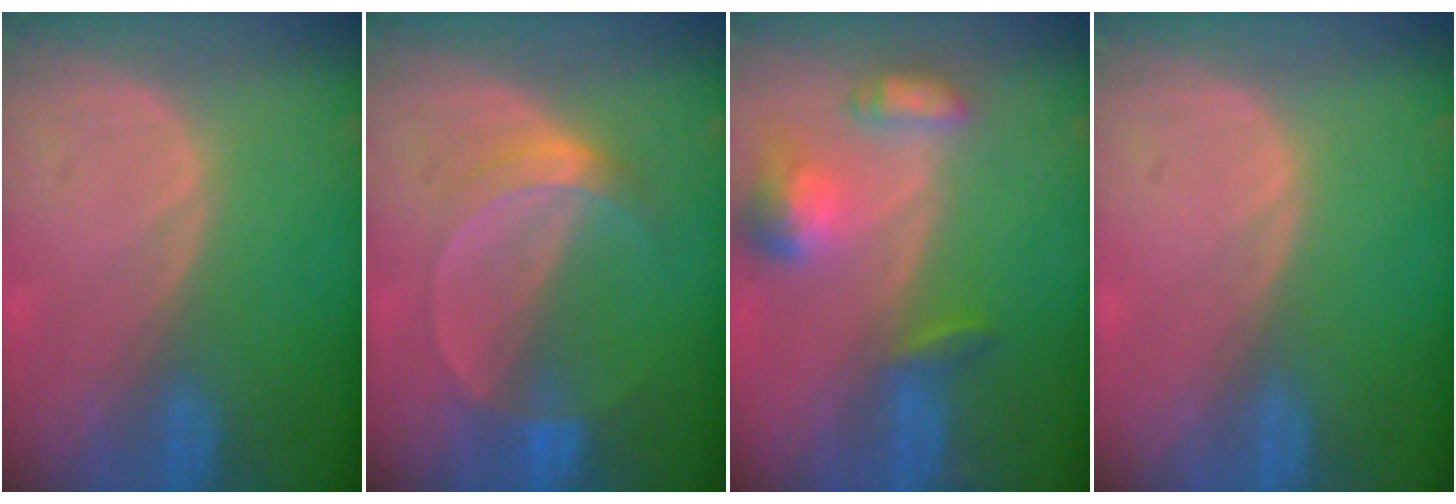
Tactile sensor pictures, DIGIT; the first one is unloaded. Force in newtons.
{"total": 5.0, "press": 4.5, "slide": 2.2}
{"total": 6.9, "press": 6.4, "slide": 2.6}
{"total": 0.0}